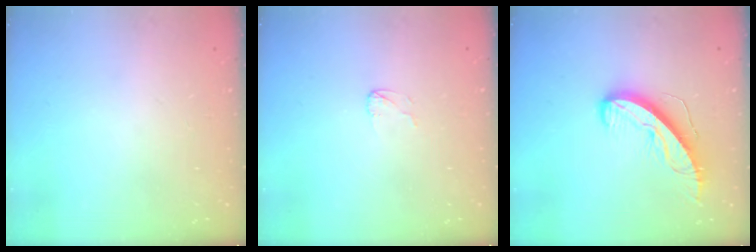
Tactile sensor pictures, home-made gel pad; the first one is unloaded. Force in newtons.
{"total": 2.6, "press": 2.6, "slide": 0.2}
{"total": 11.0, "press": 10.9, "slide": 1.2}